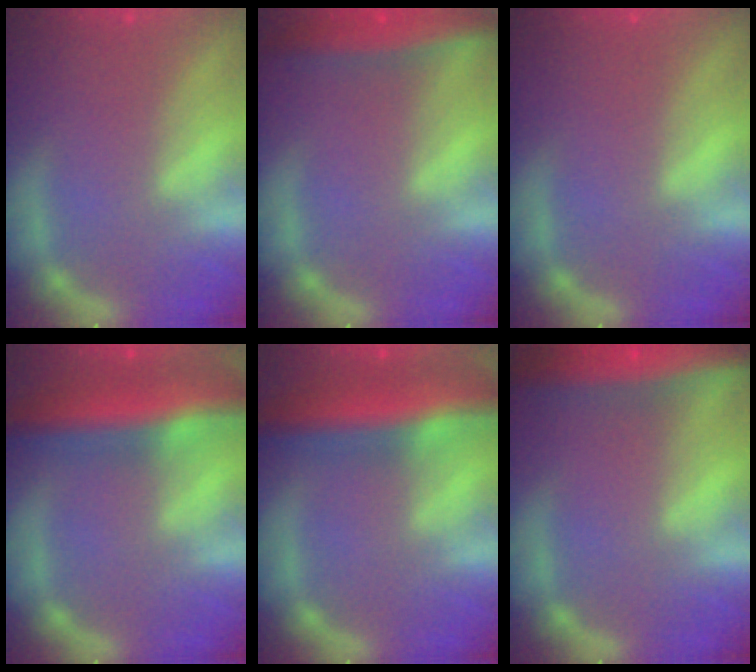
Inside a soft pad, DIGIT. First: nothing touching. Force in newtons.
{"total": 5.0}
{"total": 0.0}
{"total": 8.9}
{"total": 8.9}
{"total": 8.0}